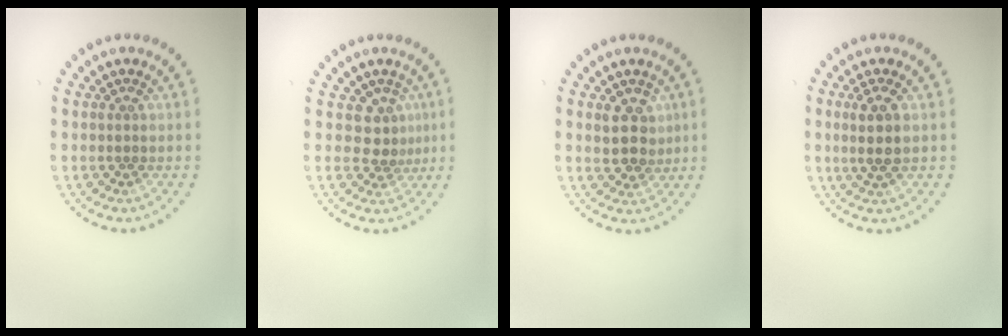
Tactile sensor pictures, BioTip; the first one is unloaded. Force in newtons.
{"total": 2.6, "press": 1.9, "slide": 1.7}
{"total": 3.0, "press": 2.7, "slide": 1.2}
{"total": 2.4, "press": 2.1, "slide": 1.1}